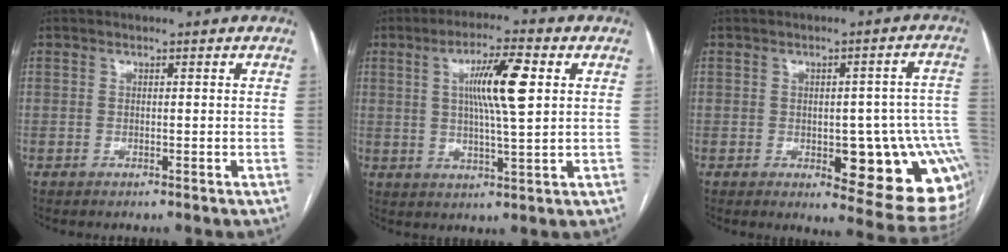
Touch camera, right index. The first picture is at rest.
{"total": 9.6, "force": [2.4, 0.8, 9.3], "torque": [-0.166, 0.005, 0.040]}
{"total": 16.1, "force": [-4.0, 5.1, 14.7], "torque": [-0.091, 0.021, -0.033]}